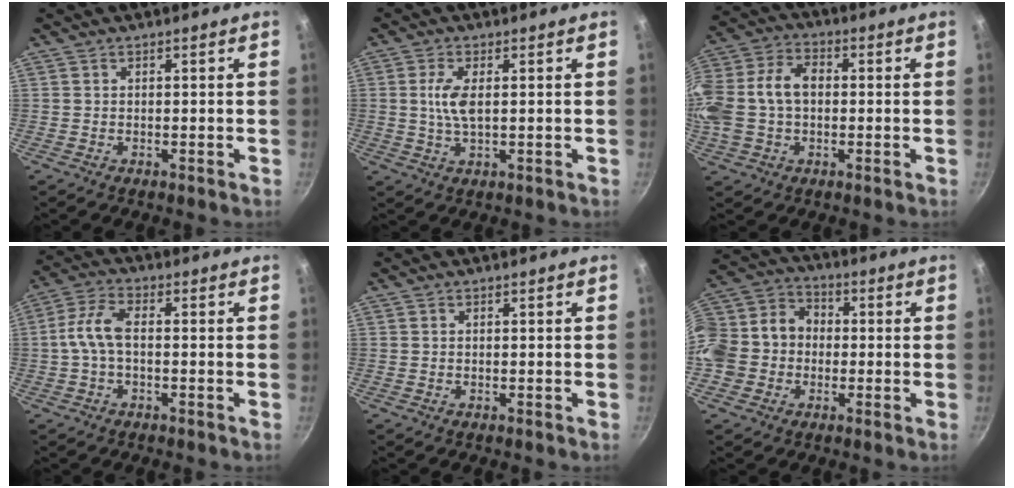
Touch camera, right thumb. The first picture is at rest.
{"total": 5.1, "force": [0.7, 2.1, 4.6], "torque": [-0.101, 0.000, 0.017]}
{"total": 16.5, "force": [0.1, 11.7, 11.6], "torque": [-0.244, 0.039, -0.005]}
{"total": 6.4, "force": [-0.6, 3.2, 5.5], "torque": [-0.122, 0.028, -0.021]}
{"total": 0.0}
{"total": 15.4, "force": [-2.1, 13.3, 7.6], "torque": [-0.132, 0.048, -0.052]}